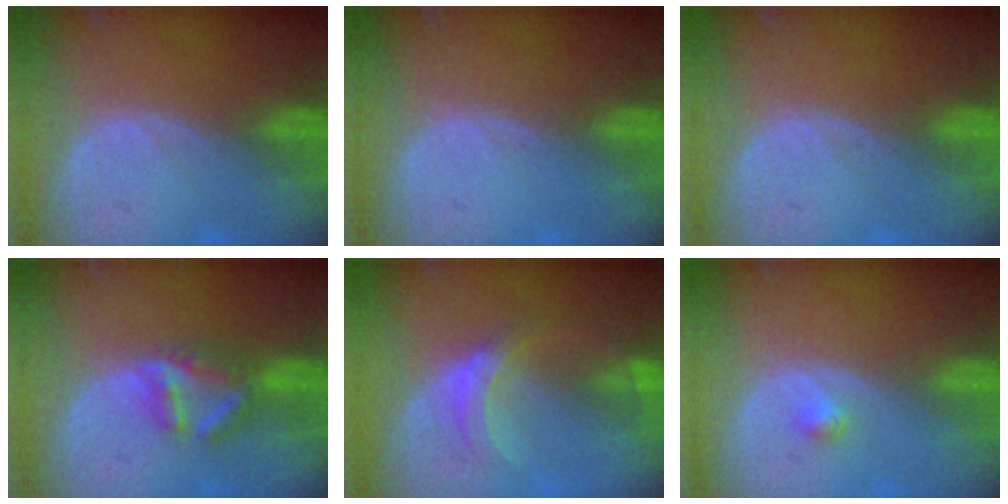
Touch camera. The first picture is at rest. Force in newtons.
{"total": 0.0}
{"total": 0.0}
{"total": 5.9, "press": 5.4, "slide": 2.3}
{"total": 5.3, "press": 5.0, "slide": 1.8}
{"total": 1.1, "press": 1.1, "slide": 0.1}